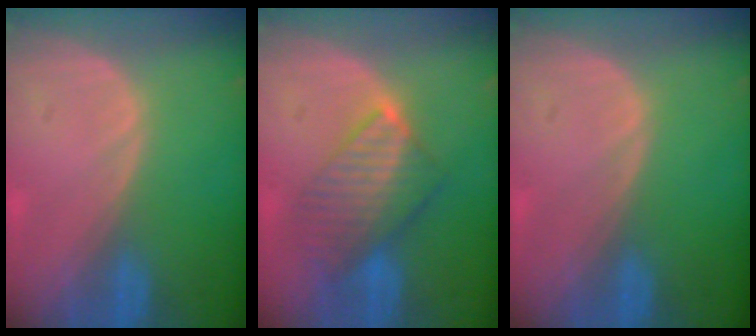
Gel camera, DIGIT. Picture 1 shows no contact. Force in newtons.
{"total": 7.5, "press": 7.2, "slide": 2.2}
{"total": 0.0}